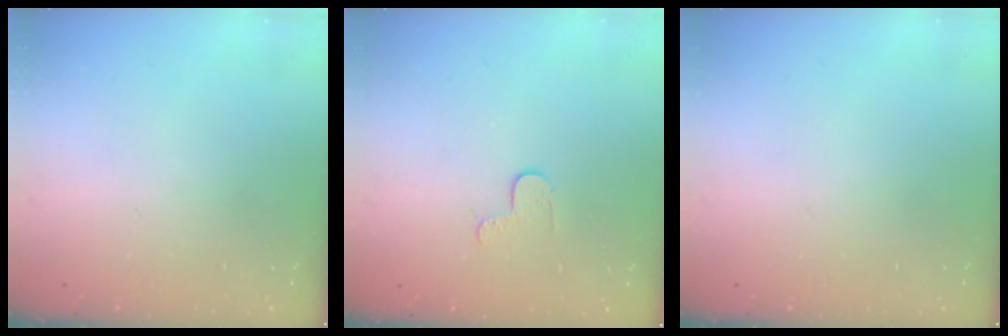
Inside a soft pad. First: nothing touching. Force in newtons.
{"total": 4.7, "press": 4.6, "slide": 0.4}
{"total": 0.0}